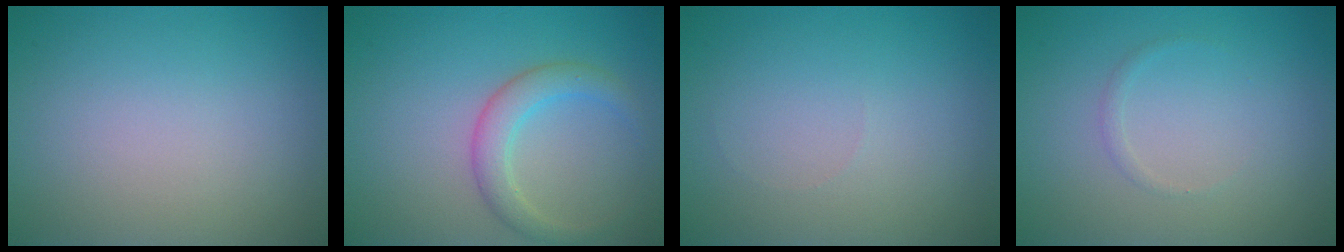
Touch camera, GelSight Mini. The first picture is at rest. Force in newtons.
{"total": 2.8, "press": 2.8, "slide": 0.2}
{"total": 0.0}
{"total": 0.6, "press": 0.6, "slide": 0.1}